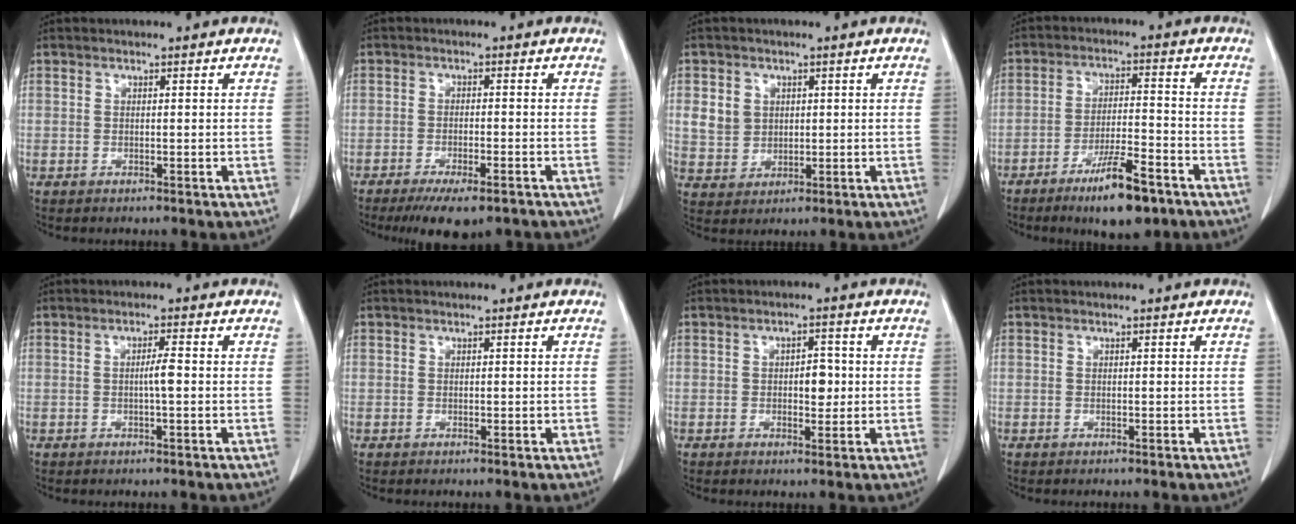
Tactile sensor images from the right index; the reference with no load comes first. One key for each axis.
{"total": 8.3, "fx": -6.1, "fy": 2.0, "fz": 5.2, "tx": -0.075, "ty": -0.014, "tz": -0.089}
{"total": 5.2, "fx": 1.5, "fy": 4.6, "fz": 1.8, "tx": -0.035, "ty": 0.011, "tz": 0.038}
{"total": 10.1, "fx": -6.5, "fy": 1.9, "fz": 7.5, "tx": -0.127, "ty": -0.011, "tz": -0.105}
{"total": 2.3, "fx": -0.2, "fy": 0.0, "fz": 2.3, "tx": -0.039, "ty": 0.001, "tz": -0.003}
{"total": 0.5, "fx": 0.0, "fy": 0.4, "fz": 0.4, "tx": -0.004, "ty": 0.000, "tz": 0.002}
{"total": 3.3, "fx": 0.0, "fy": 1.7, "fz": 2.8, "tx": -0.037, "ty": 0.004, "tz": 0.003}
{"total": 0.0}